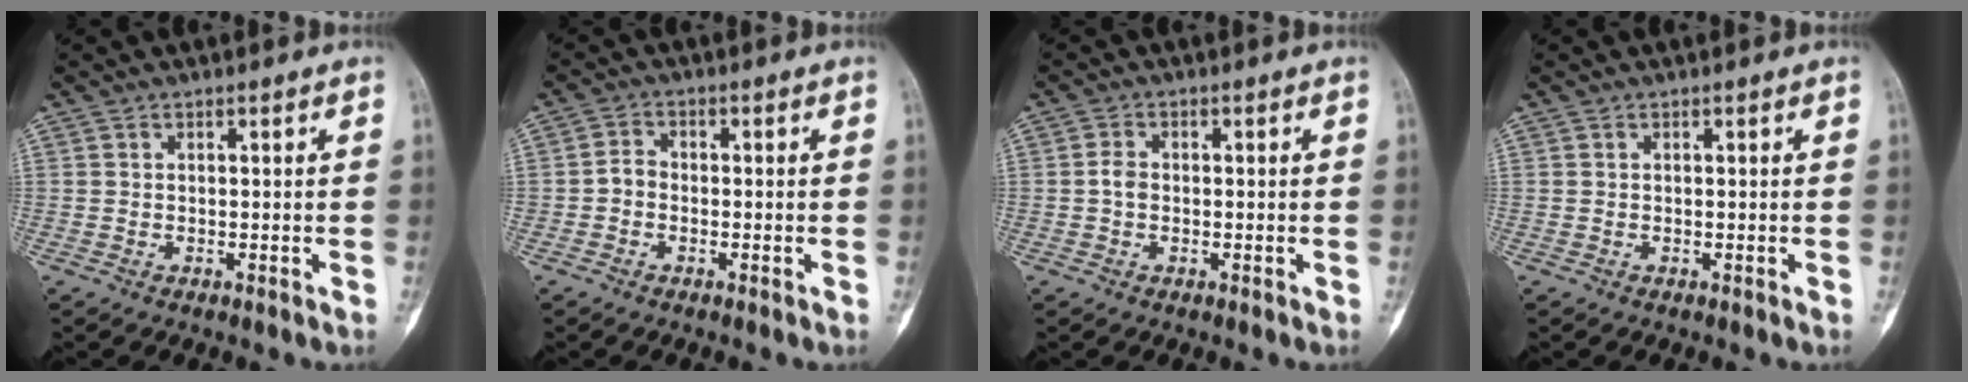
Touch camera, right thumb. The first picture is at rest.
{"total": 2.4, "force": [-0.8, 1.9, 1.2], "torque": [-0.012, 0.010, -0.022]}
{"total": 2.1, "force": [-0.2, 1.6, 1.3], "torque": [-0.019, 0.005, -0.009]}
{"total": 0.0}